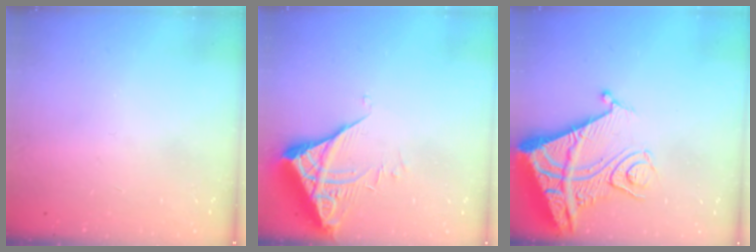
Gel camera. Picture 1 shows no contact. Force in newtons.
{"total": 5.7, "press": 5.7, "slide": 0.5}
{"total": 14.0, "press": 13.9, "slide": 1.8}